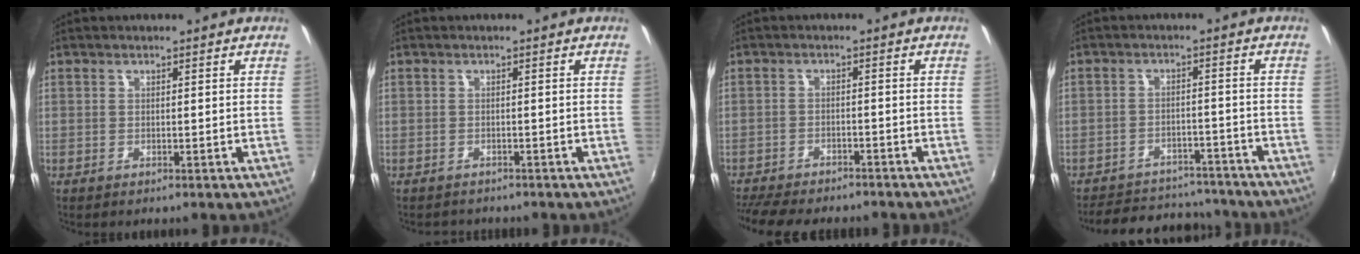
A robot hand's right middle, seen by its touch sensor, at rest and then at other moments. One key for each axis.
{"total": 1.6, "fx": -1.5, "fy": 0.5, "fz": 0.0, "tx": -0.005, "ty": -0.006, "tz": -0.024}
{"total": 11.3, "fx": -10.1, "fy": 2.6, "fz": 4.4, "tx": -0.110, "ty": -0.025, "tz": -0.158}
{"total": 15.6, "fx": -13.7, "fy": 5.6, "fz": 5.0, "tx": -0.116, "ty": 0.025, "tz": -0.177}